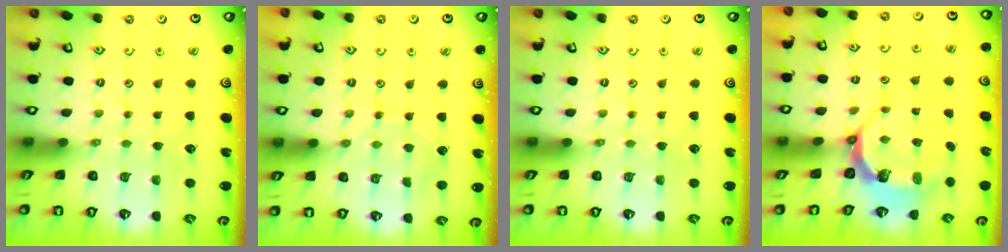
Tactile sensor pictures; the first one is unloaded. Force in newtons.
{"total": 5.0, "press": 5.0, "slide": 0.4}
{"total": 0.0}
{"total": 7.4, "press": 6.2, "slide": 4.1}